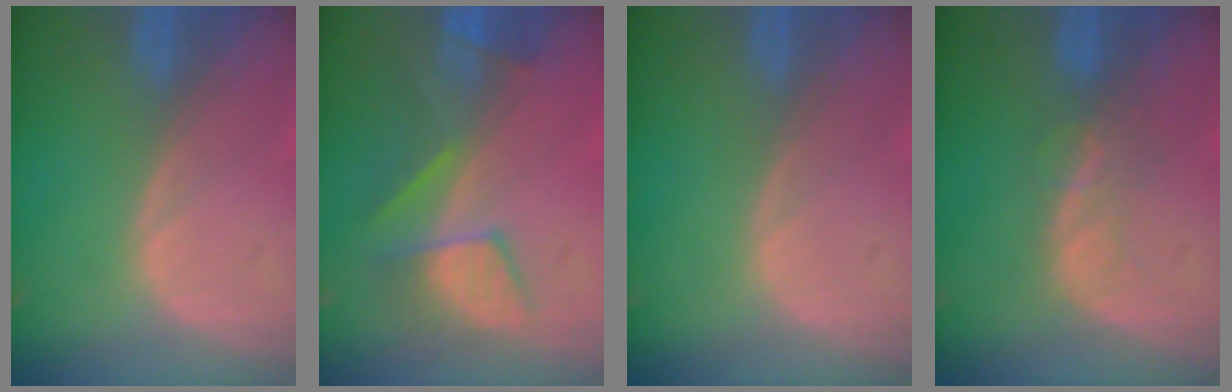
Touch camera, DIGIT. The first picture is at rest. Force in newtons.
{"total": 7.7, "press": 7.3, "slide": 2.5}
{"total": 0.0}
{"total": 3.3, "press": 3.3, "slide": 0.5}